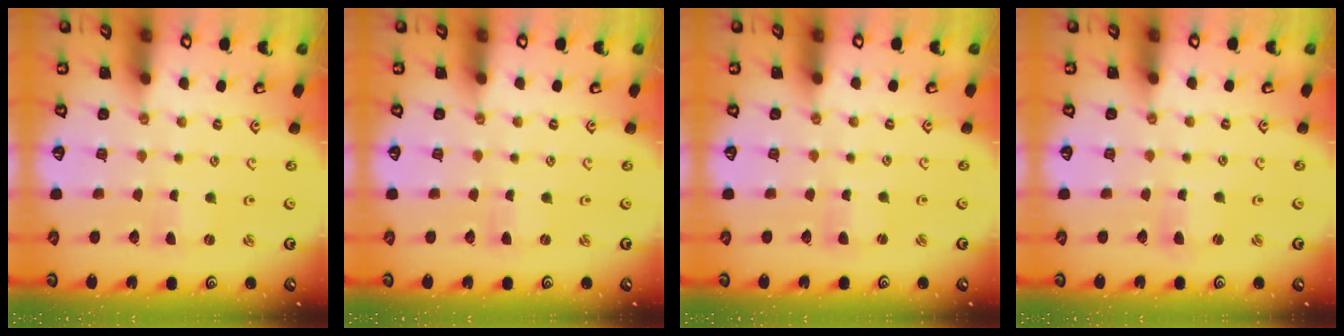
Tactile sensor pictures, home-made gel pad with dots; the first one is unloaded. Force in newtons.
{"total": 0.0}
{"total": 1.7, "press": 1.7, "slide": 0.3}
{"total": 1.5, "press": 1.4, "slide": 0.2}